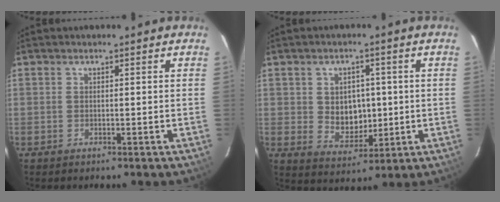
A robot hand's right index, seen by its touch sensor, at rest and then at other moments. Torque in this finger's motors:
{"motor_torque": [0.48, 0.23, 0.34, 0.03]}